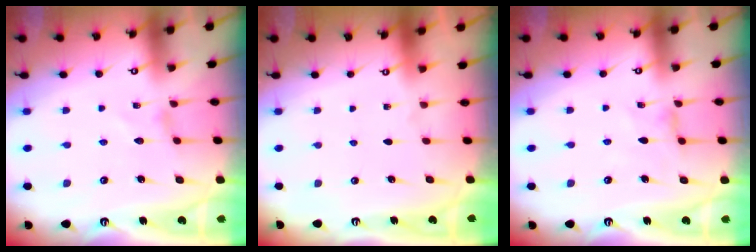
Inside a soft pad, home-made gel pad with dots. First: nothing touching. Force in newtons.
{"total": 0.0}
{"total": 0.9, "press": 0.8, "slide": 0.3}